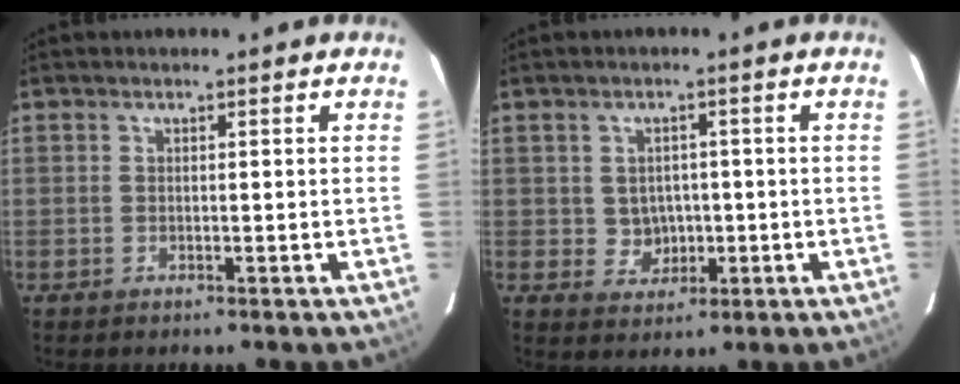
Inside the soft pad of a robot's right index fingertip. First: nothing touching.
{"total": 4.1, "force": [-0.2, 4.0, 1.0], "torque": [-0.024, 0.012, 0.010]}